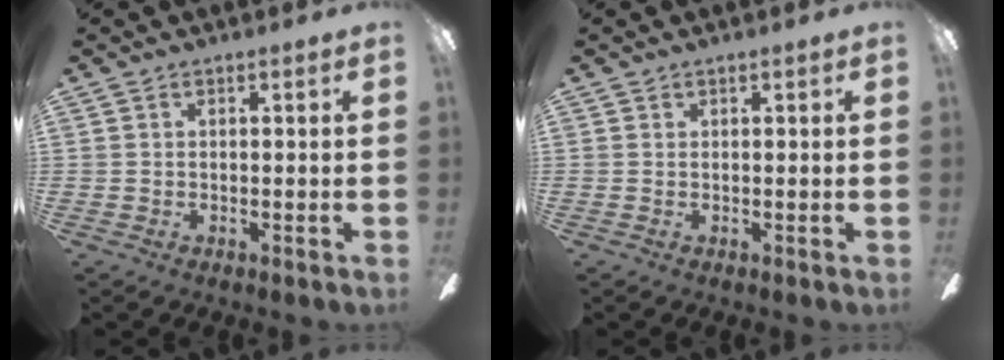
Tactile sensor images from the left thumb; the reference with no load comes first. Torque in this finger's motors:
{"motor_torque": [0.00, 0.00, -0.07, 0.07, 0.00]}